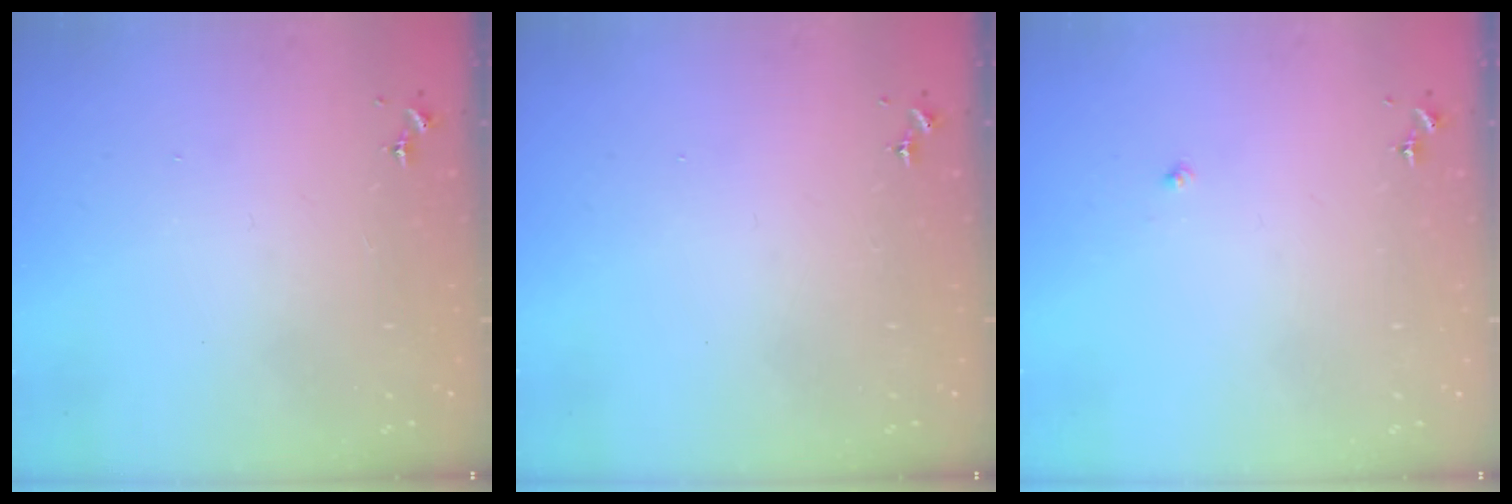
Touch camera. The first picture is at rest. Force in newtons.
{"total": 0.0}
{"total": 1.8, "press": 1.8, "slide": 0.1}